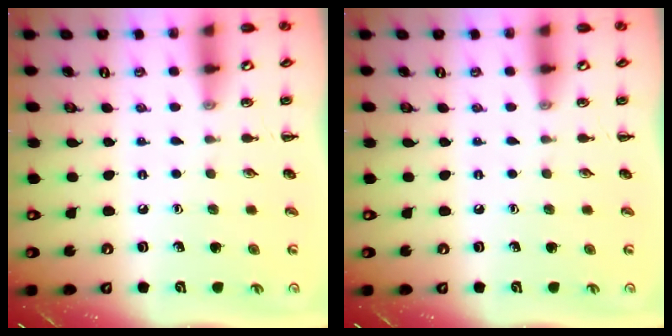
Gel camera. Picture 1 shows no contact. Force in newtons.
{"total": 0.0}